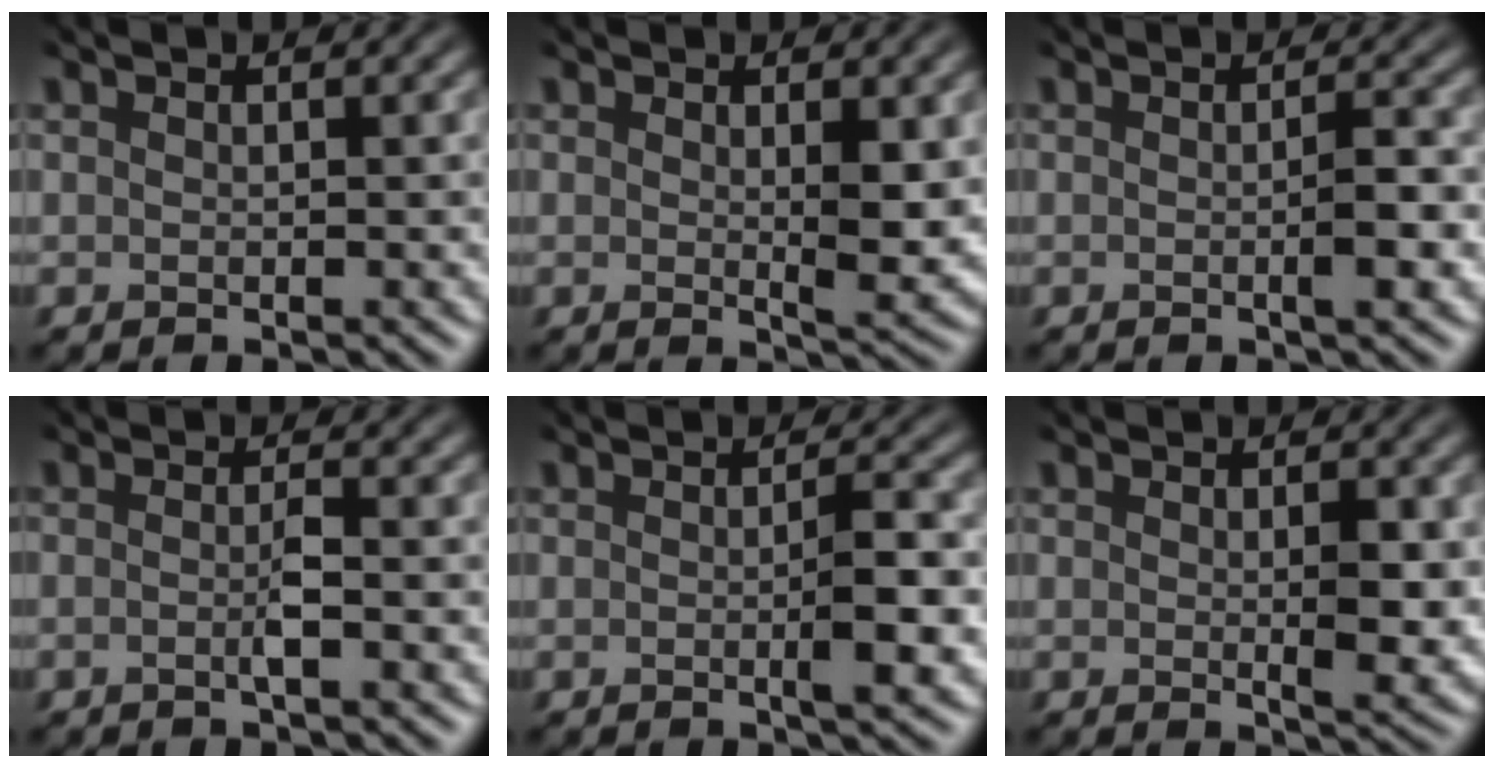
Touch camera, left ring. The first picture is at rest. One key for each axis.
{"total": 2.9, "fx": 0.5, "fy": 0.9, "fz": 2.7, "tx": -0.047, "ty": -0.010, "tz": 0.017}
{"total": 2.4, "fx": -0.8, "fy": 0.5, "fz": 2.2, "tx": -0.034, "ty": 0.000, "tz": -0.009}
{"total": 1.6, "fx": -1.1, "fy": 0.1, "fz": 1.1, "tx": -0.022, "ty": -0.004, "tz": -0.021}
{"total": 3.3, "fx": -0.8, "fy": 0.7, "fz": 3.2, "tx": -0.047, "ty": 0.001, "tz": -0.008}
{"total": 3.0, "fx": 0.0, "fy": 1.0, "fz": 2.8, "tx": -0.049, "ty": -0.008, "tz": 0.010}